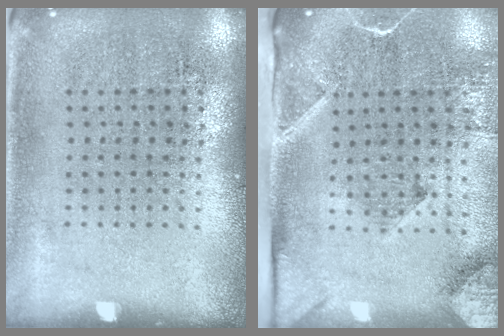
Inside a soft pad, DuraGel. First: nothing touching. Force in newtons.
{"total": 3.0, "press": 2.2, "slide": 2.1}